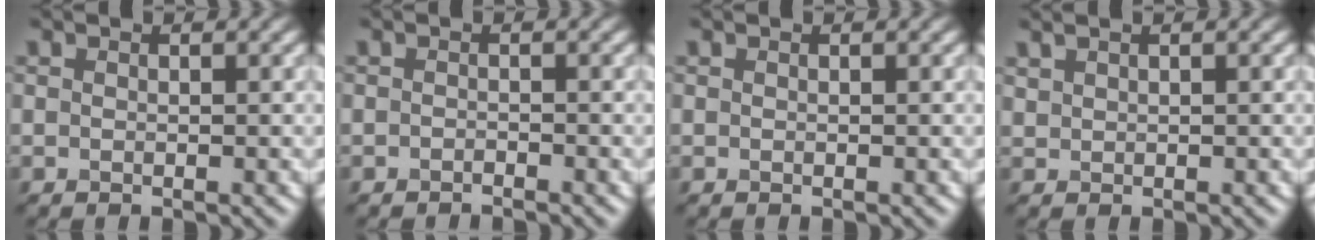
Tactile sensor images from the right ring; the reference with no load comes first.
{"total": 0.7, "force": [-0.6, 0.1, 0.1], "torque": [-0.002, 0.001, -0.012]}
{"total": 0.0}
{"total": 1.0, "force": [0.9, 0.3, 0.3], "torque": [-0.012, 0.003, 0.024]}